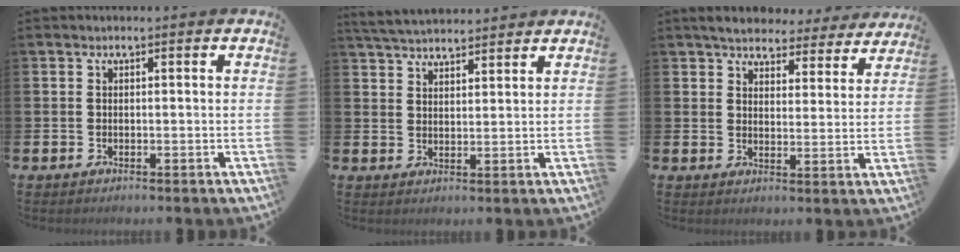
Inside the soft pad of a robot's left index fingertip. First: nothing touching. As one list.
[{"total": 4.3, "force": [4.2, 0.7, 0.5], "torque": [-0.028, -0.018, 0.079]}, {"total": 5.2, "force": [4.9, 1.3, 0.6], "torque": [-0.026, -0.030, 0.085]}]